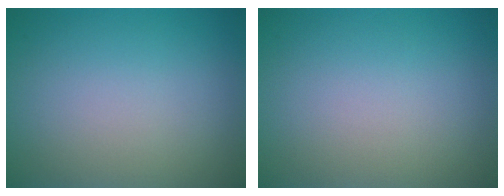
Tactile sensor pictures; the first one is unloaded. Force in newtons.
{"total": 0.0}